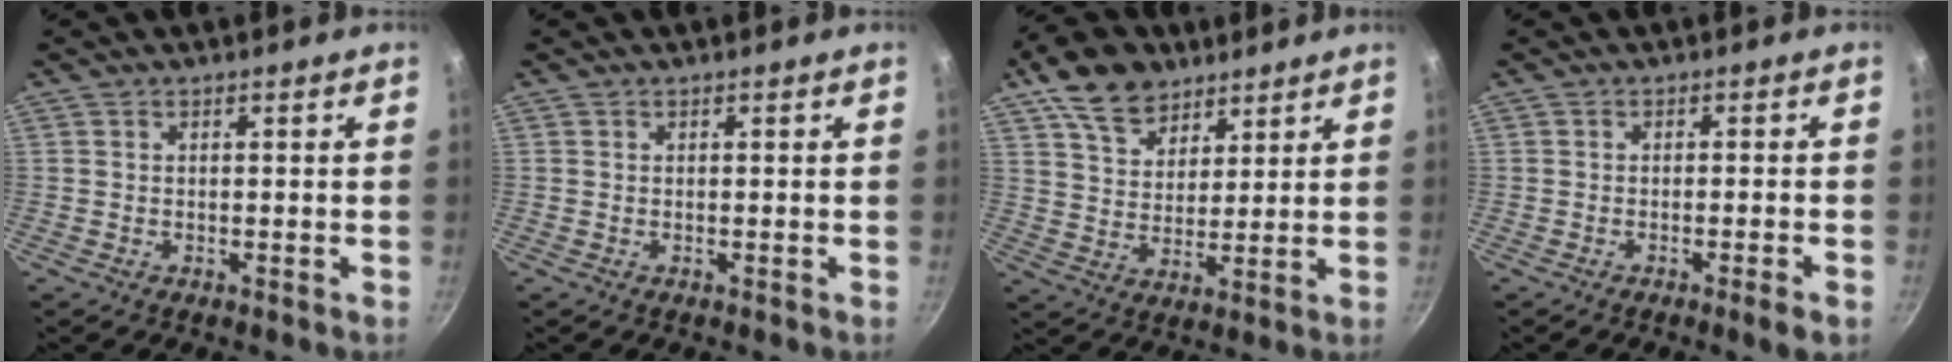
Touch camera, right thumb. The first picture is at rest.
{"total": 0.0}
{"total": 12.0, "force": [7.6, 7.6, 5.4], "torque": [-0.062, -0.025, 0.137]}
{"total": 3.2, "force": [-1.6, 0.2, 2.7], "torque": [-0.050, 0.006, -0.022]}